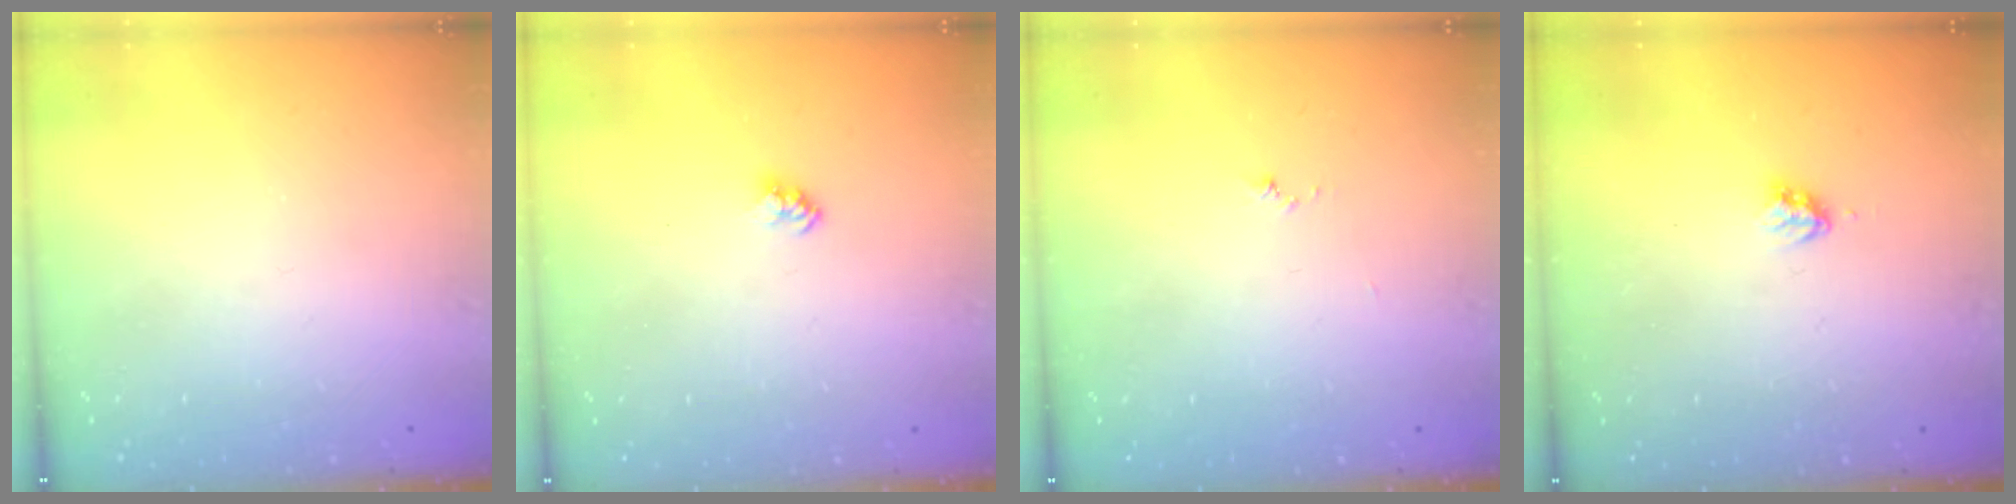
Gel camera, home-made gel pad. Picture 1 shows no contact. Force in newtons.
{"total": 2.4, "press": 2.4, "slide": 0.2}
{"total": 3.8, "press": 3.8, "slide": 0.4}
{"total": 3.2, "press": 3.1, "slide": 0.5}